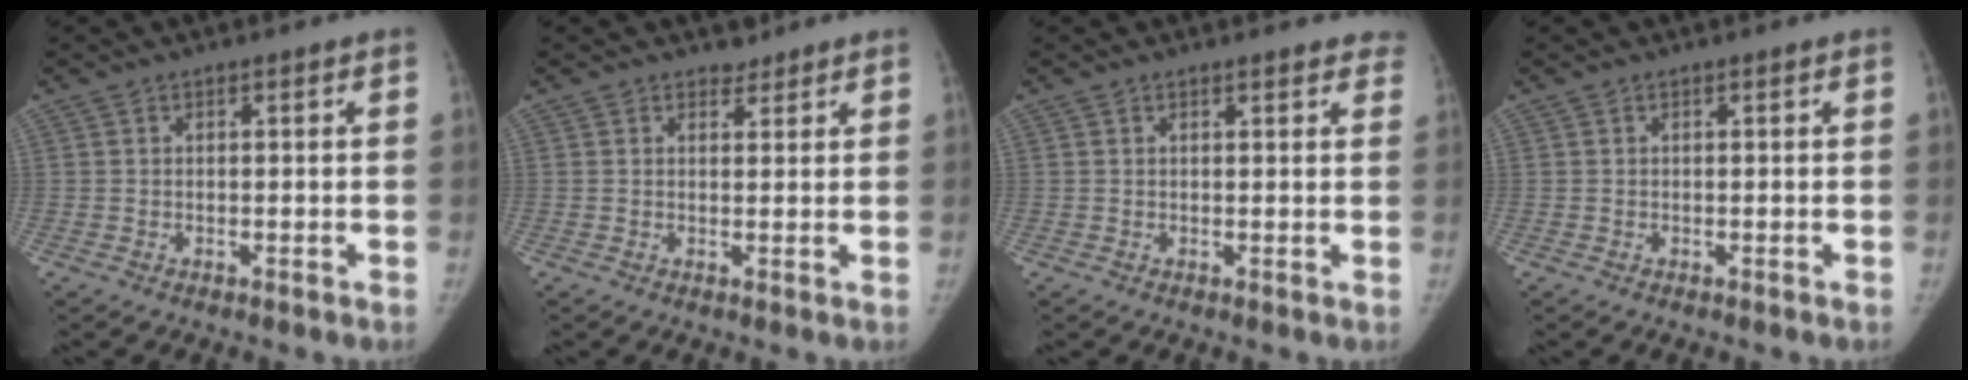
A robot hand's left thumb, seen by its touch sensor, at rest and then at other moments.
{"total": 1.9, "force": [1.6, 1.0, 0.1], "torque": [0.013, -0.011, 0.018]}
{"total": 4.8, "force": [4.3, 1.6, 1.4], "torque": [0.015, -0.009, 0.034]}
{"total": 0.0}